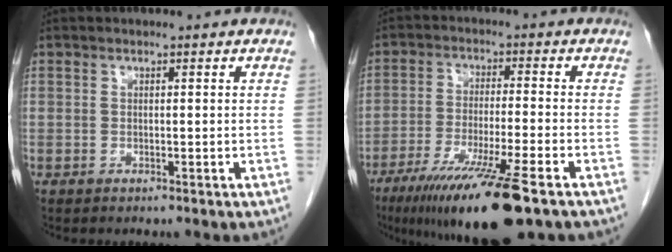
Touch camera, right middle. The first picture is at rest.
{"total": 15.1, "force": [-9.8, 0.4, 11.5], "torque": [-0.190, -0.045, -0.163]}